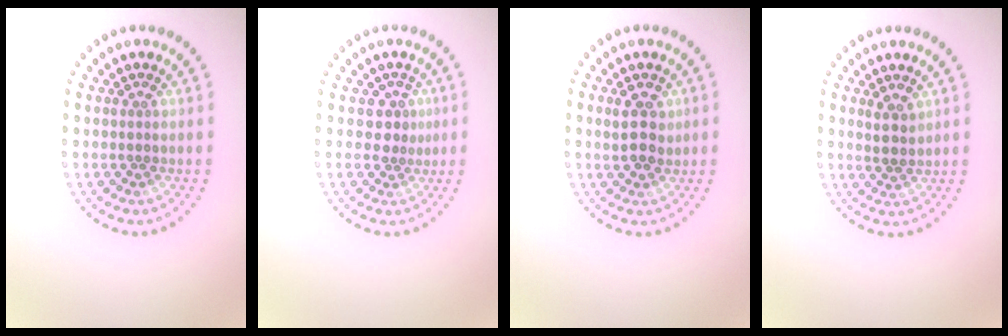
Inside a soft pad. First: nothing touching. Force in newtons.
{"total": 1.7, "press": 1.4, "slide": 0.9}
{"total": 2.8, "press": 2.8, "slide": 0.4}
{"total": 1.7, "press": 1.4, "slide": 1.0}